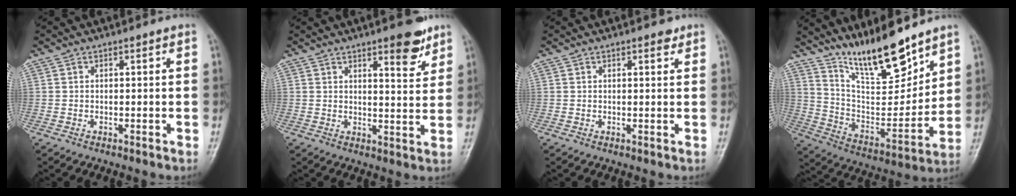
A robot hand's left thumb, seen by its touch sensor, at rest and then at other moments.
{"total": 6.9, "force": [4.6, 2.0, 4.8], "torque": [-0.050, -0.031, 0.061]}
{"total": 1.5, "force": [1.0, 0.7, 0.9], "torque": [-0.005, -0.004, 0.011]}
{"total": 16.0, "force": [12.8, 3.9, 8.7], "torque": [-0.111, -0.086, 0.240]}